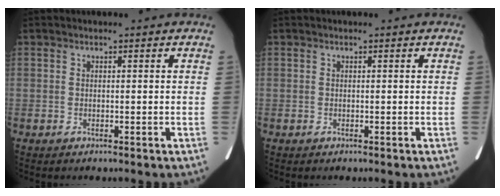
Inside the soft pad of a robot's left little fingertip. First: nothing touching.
{"total": 0.0}